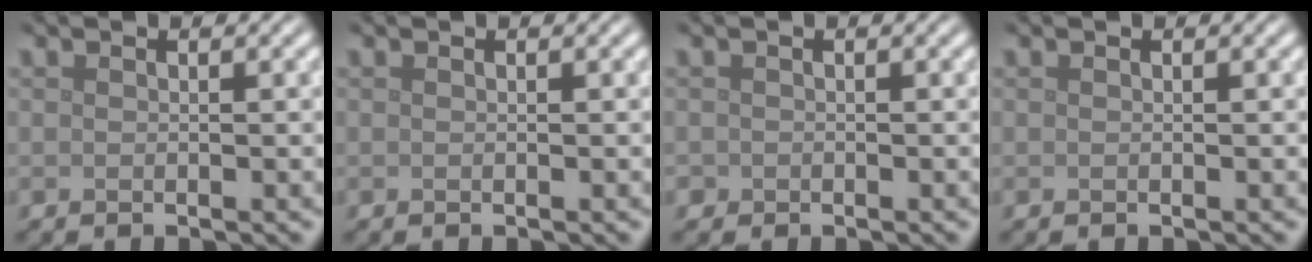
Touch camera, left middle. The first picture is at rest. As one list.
[{"total": 0.0}, {"total": 0.5, "force": [-0.2, 0.5, -0.1], "torque": [0.006, -0.004, -0.005]}, {"total": 0.0}]